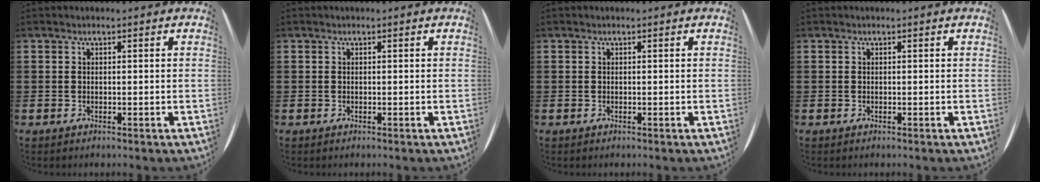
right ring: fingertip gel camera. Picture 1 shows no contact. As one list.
[{"total": 0.0}, {"total": 0.0}, {"total": 0.0}]